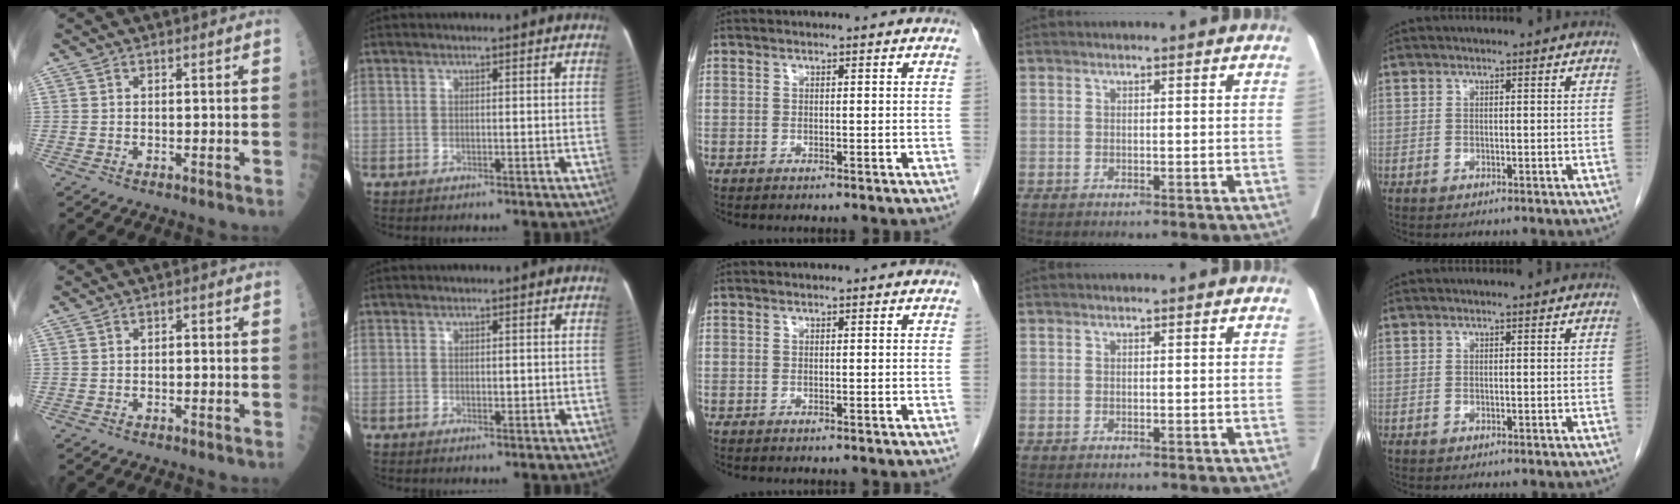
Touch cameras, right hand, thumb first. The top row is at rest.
{"thumb": {"total": 1.1, "force": [-0.1, 0.7, 0.8], "torque": [-0.007, 0.003, -0.003]}, "index": {"total": 1.4, "force": [0.0, 0.9, 1.1], "torque": [-0.016, -0.001, -0.001]}}